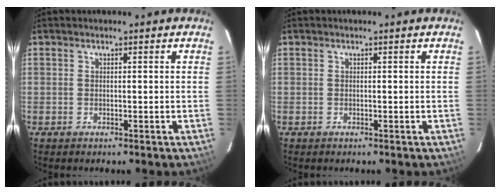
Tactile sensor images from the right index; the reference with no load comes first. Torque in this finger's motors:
{"motor_torque": [-0.01, 0.00, 0.00, 0.00]}